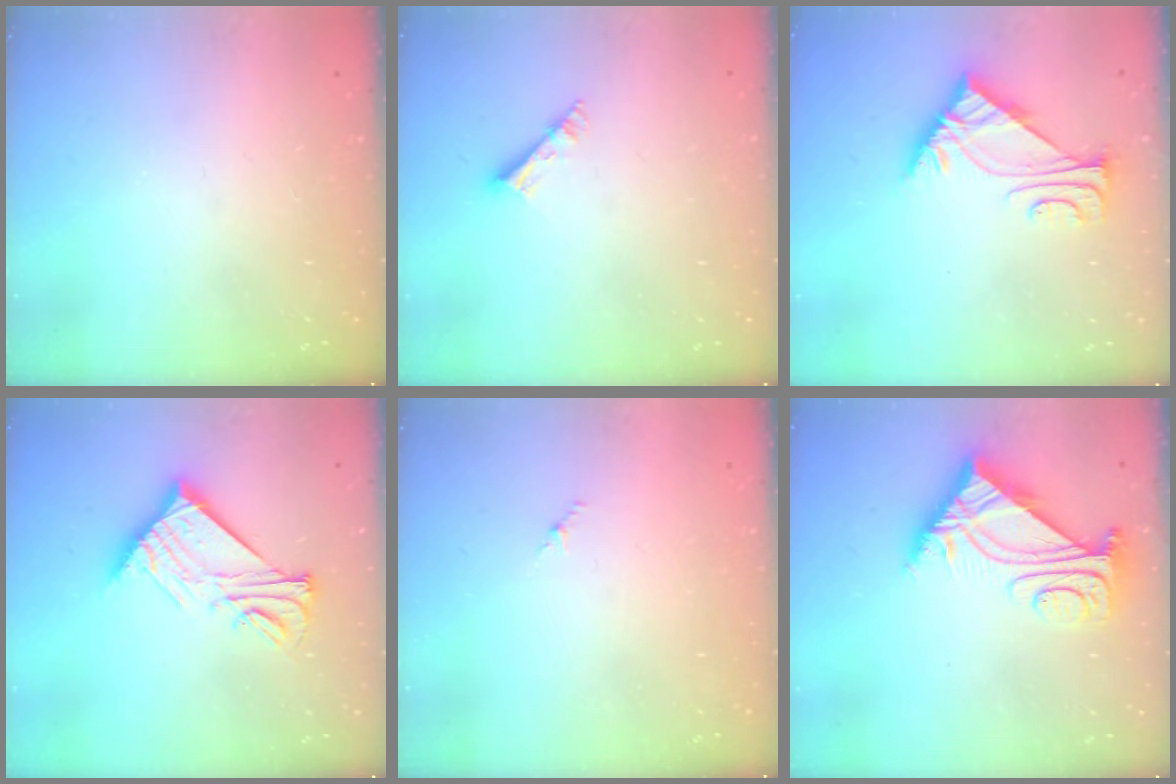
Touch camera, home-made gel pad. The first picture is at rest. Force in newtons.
{"total": 4.1, "press": 4.1, "slide": 0.2}
{"total": 5.7, "press": 5.7, "slide": 0.6}
{"total": 14.7, "press": 14.7, "slide": 0.4}
{"total": 1.2, "press": 1.1, "slide": 0.6}
{"total": 8.0, "press": 7.9, "slide": 1.2}